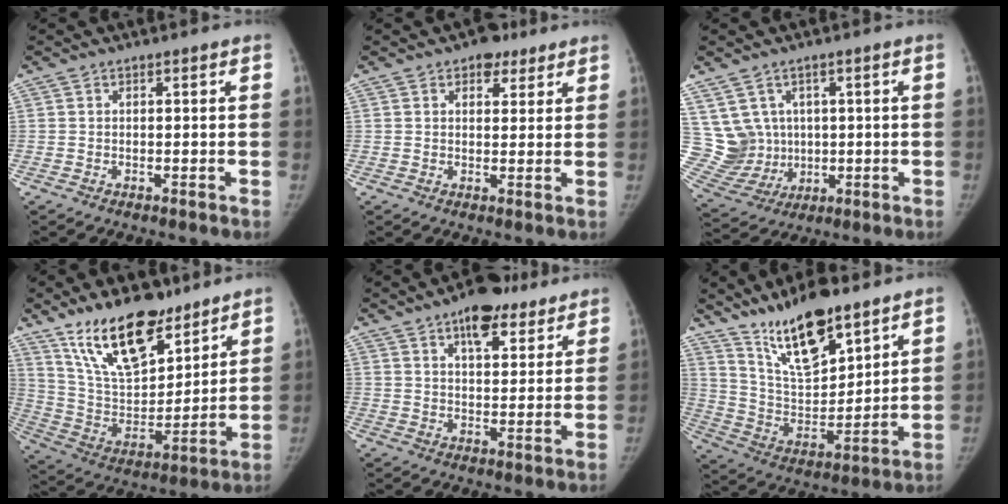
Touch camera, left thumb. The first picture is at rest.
{"total": 4.5, "force": [2.8, 3.0, 1.8], "torque": [0.007, -0.011, 0.036]}
{"total": 10.9, "force": [2.8, 10.0, 3.1], "torque": [-0.037, 0.009, 0.084]}
{"total": 19.5, "force": [13.6, 8.5, 11.0], "torque": [-0.142, -0.077, 0.250]}
{"total": 11.4, "force": [7.3, 5.3, 7.0], "torque": [-0.062, -0.028, 0.104]}
{"total": 16.8, "force": [12.0, 5.6, 10.3], "torque": [-0.139, -0.073, 0.225]}